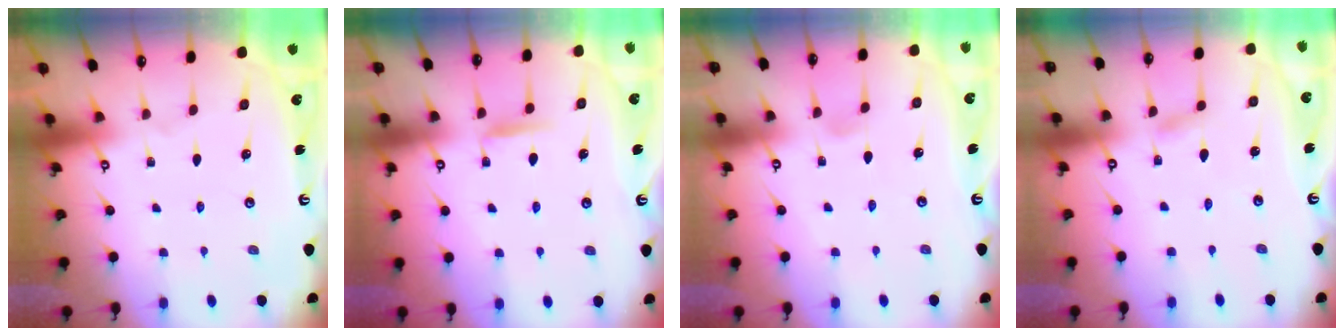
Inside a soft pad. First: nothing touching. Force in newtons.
{"total": 7.2, "press": 7.2, "slide": 0.9}
{"total": 2.8, "press": 2.8, "slide": 0.4}
{"total": 1.6, "press": 1.6, "slide": 0.2}